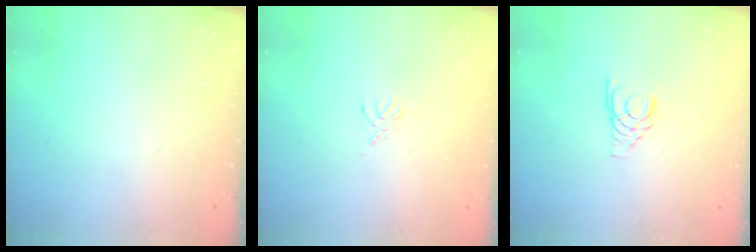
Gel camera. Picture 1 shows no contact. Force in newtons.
{"total": 2.8, "press": 2.7, "slide": 0.6}
{"total": 3.5, "press": 3.5, "slide": 0.3}